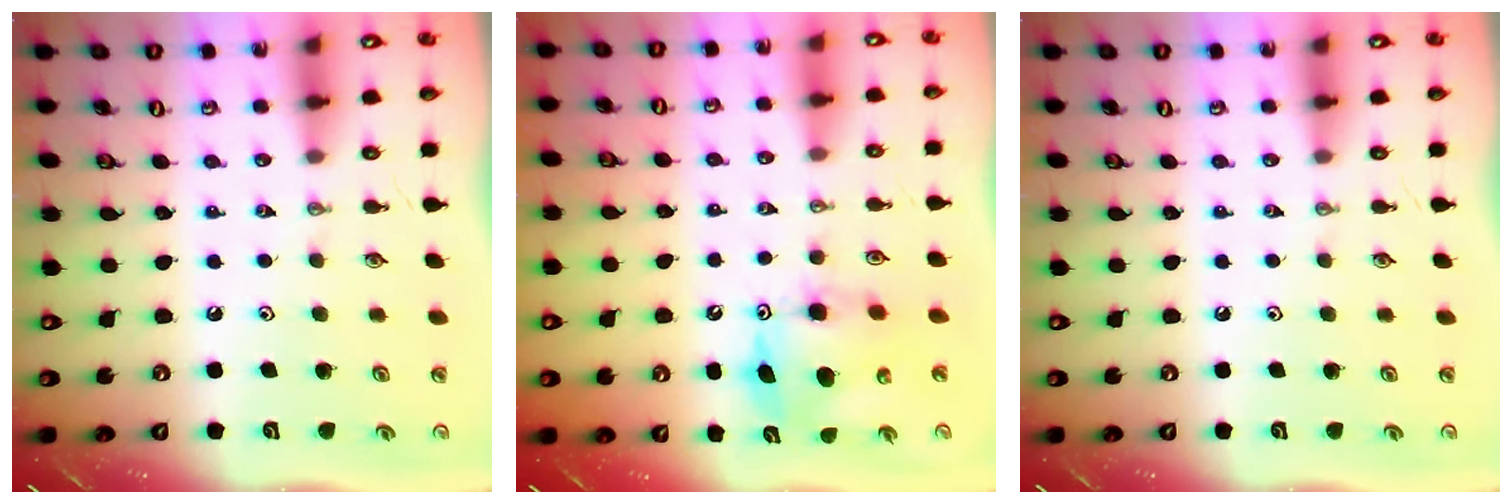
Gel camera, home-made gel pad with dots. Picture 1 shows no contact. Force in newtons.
{"total": 8.8, "press": 8.8, "slide": 0.3}
{"total": 0.0}